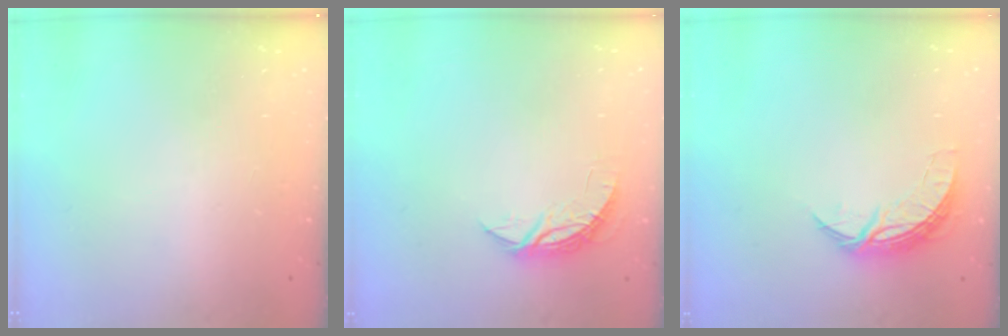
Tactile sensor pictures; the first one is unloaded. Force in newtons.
{"total": 5.2, "press": 5.2, "slide": 0.3}
{"total": 7.4, "press": 7.4, "slide": 0.5}